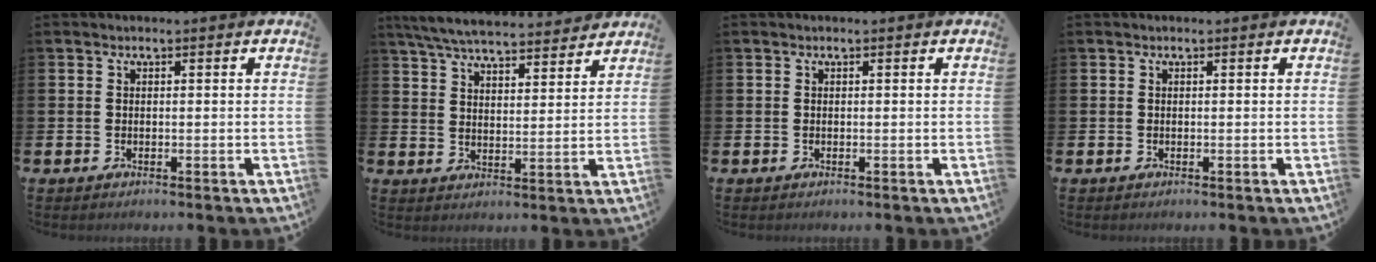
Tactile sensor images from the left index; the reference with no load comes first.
{"total": 6.7, "force": [6.4, 0.9, 1.6], "torque": [-0.050, -0.037, 0.114]}
{"total": 0.0}
{"total": 0.0}